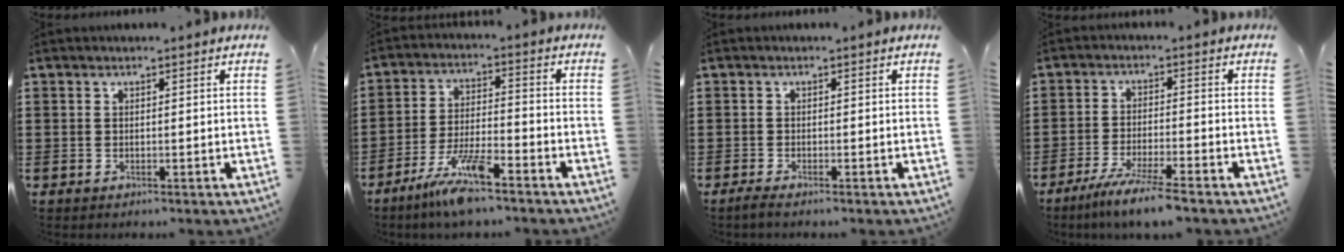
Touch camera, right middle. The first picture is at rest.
{"total": 8.2, "force": [-6.1, 0.9, 5.4], "torque": [-0.116, -0.010, -0.116]}
{"total": 0.9, "force": [-0.7, 0.0, 0.5], "torque": [-0.011, -0.005, -0.012]}
{"total": 5.8, "force": [-4.9, -0.5, 3.1], "torque": [-0.060, -0.020, -0.090]}